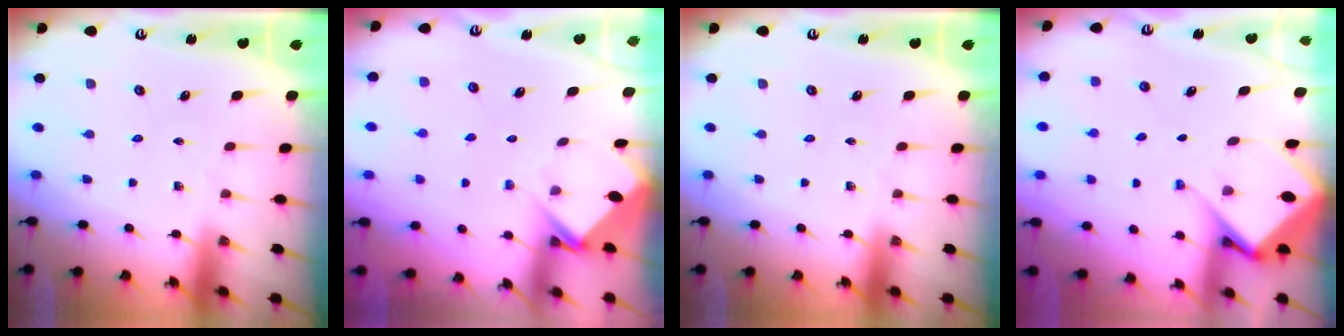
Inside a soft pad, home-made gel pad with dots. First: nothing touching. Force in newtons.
{"total": 3.9, "press": 3.9, "slide": 0.2}
{"total": 0.0}
{"total": 6.9, "press": 6.8, "slide": 0.8}